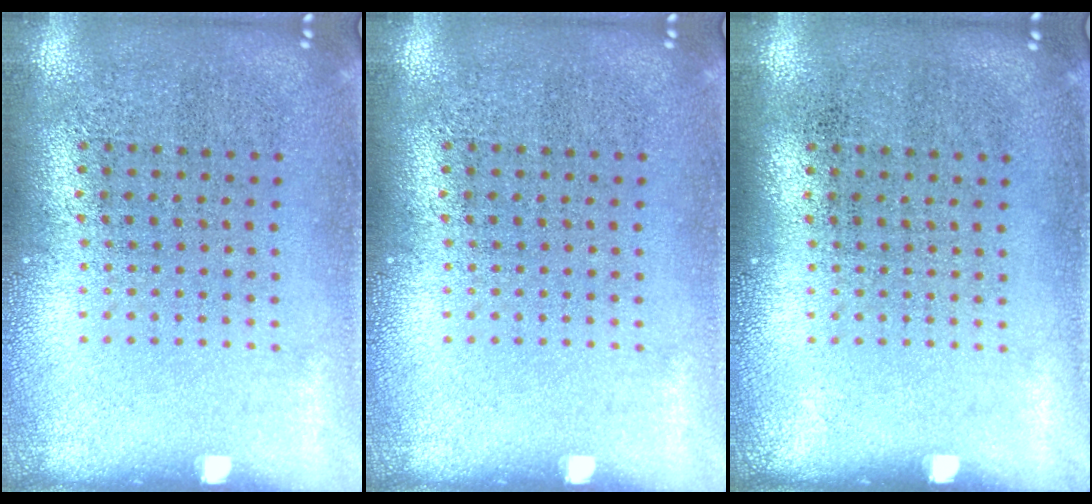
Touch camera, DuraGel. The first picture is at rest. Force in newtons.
{"total": 0.0}
{"total": 0.0}